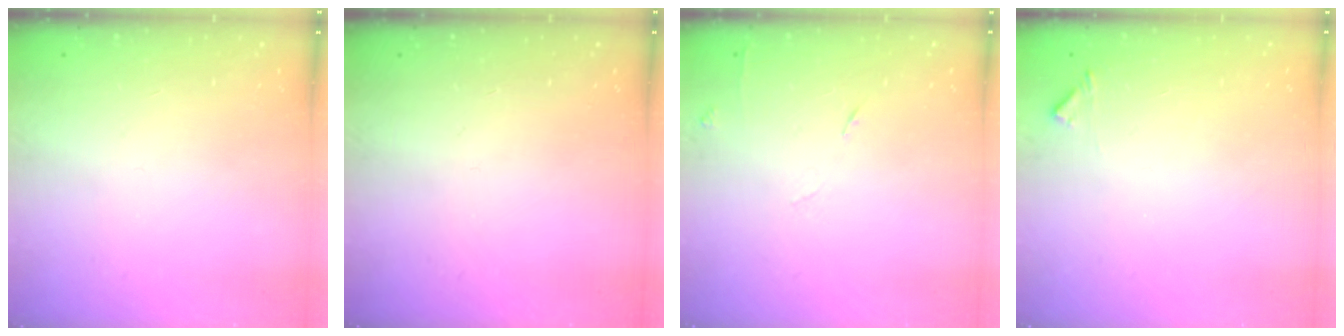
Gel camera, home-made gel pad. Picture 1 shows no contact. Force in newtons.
{"total": 0.0}
{"total": 6.6, "press": 6.6, "slide": 0.8}
{"total": 5.7, "press": 5.7, "slide": 0.4}